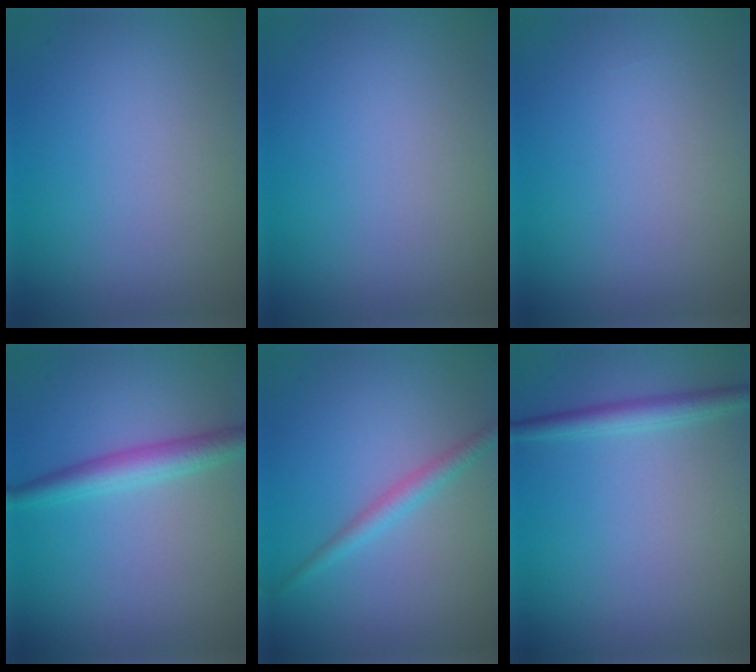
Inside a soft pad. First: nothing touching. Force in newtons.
{"total": 0.0}
{"total": 0.0}
{"total": 3.0, "press": 3.0, "slide": 0.1}
{"total": 1.8, "press": 1.8, "slide": 0.0}
{"total": 2.1, "press": 2.1, "slide": 0.0}